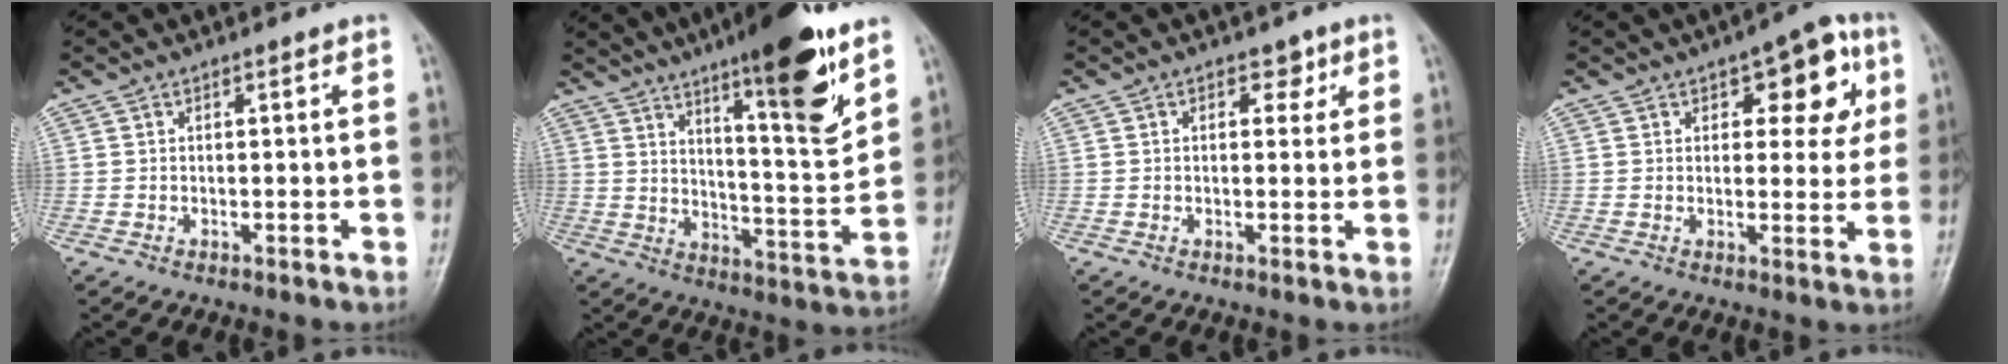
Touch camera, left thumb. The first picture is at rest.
{"total": 17.7, "force": [10.9, 3.4, 13.6], "torque": [-0.177, -0.069, 0.170]}
{"total": 2.6, "force": [1.3, 1.9, 1.4], "torque": [0.006, -0.003, 0.012]}
{"total": 10.2, "force": [3.9, 5.2, 7.8], "torque": [-0.050, -0.003, 0.041]}